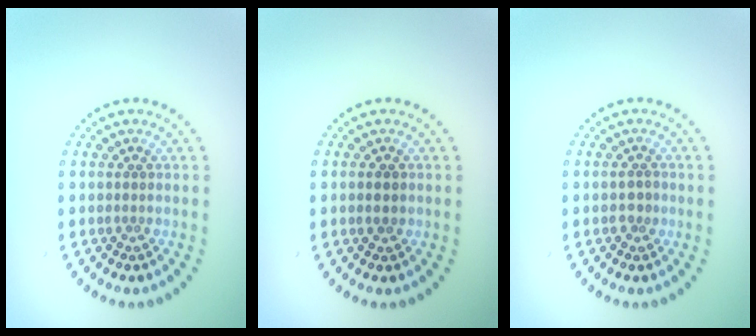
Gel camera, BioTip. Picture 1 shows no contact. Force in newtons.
{"total": 1.5, "press": 1.5, "slide": 0.0}
{"total": 1.1, "press": 1.1, "slide": 0.2}